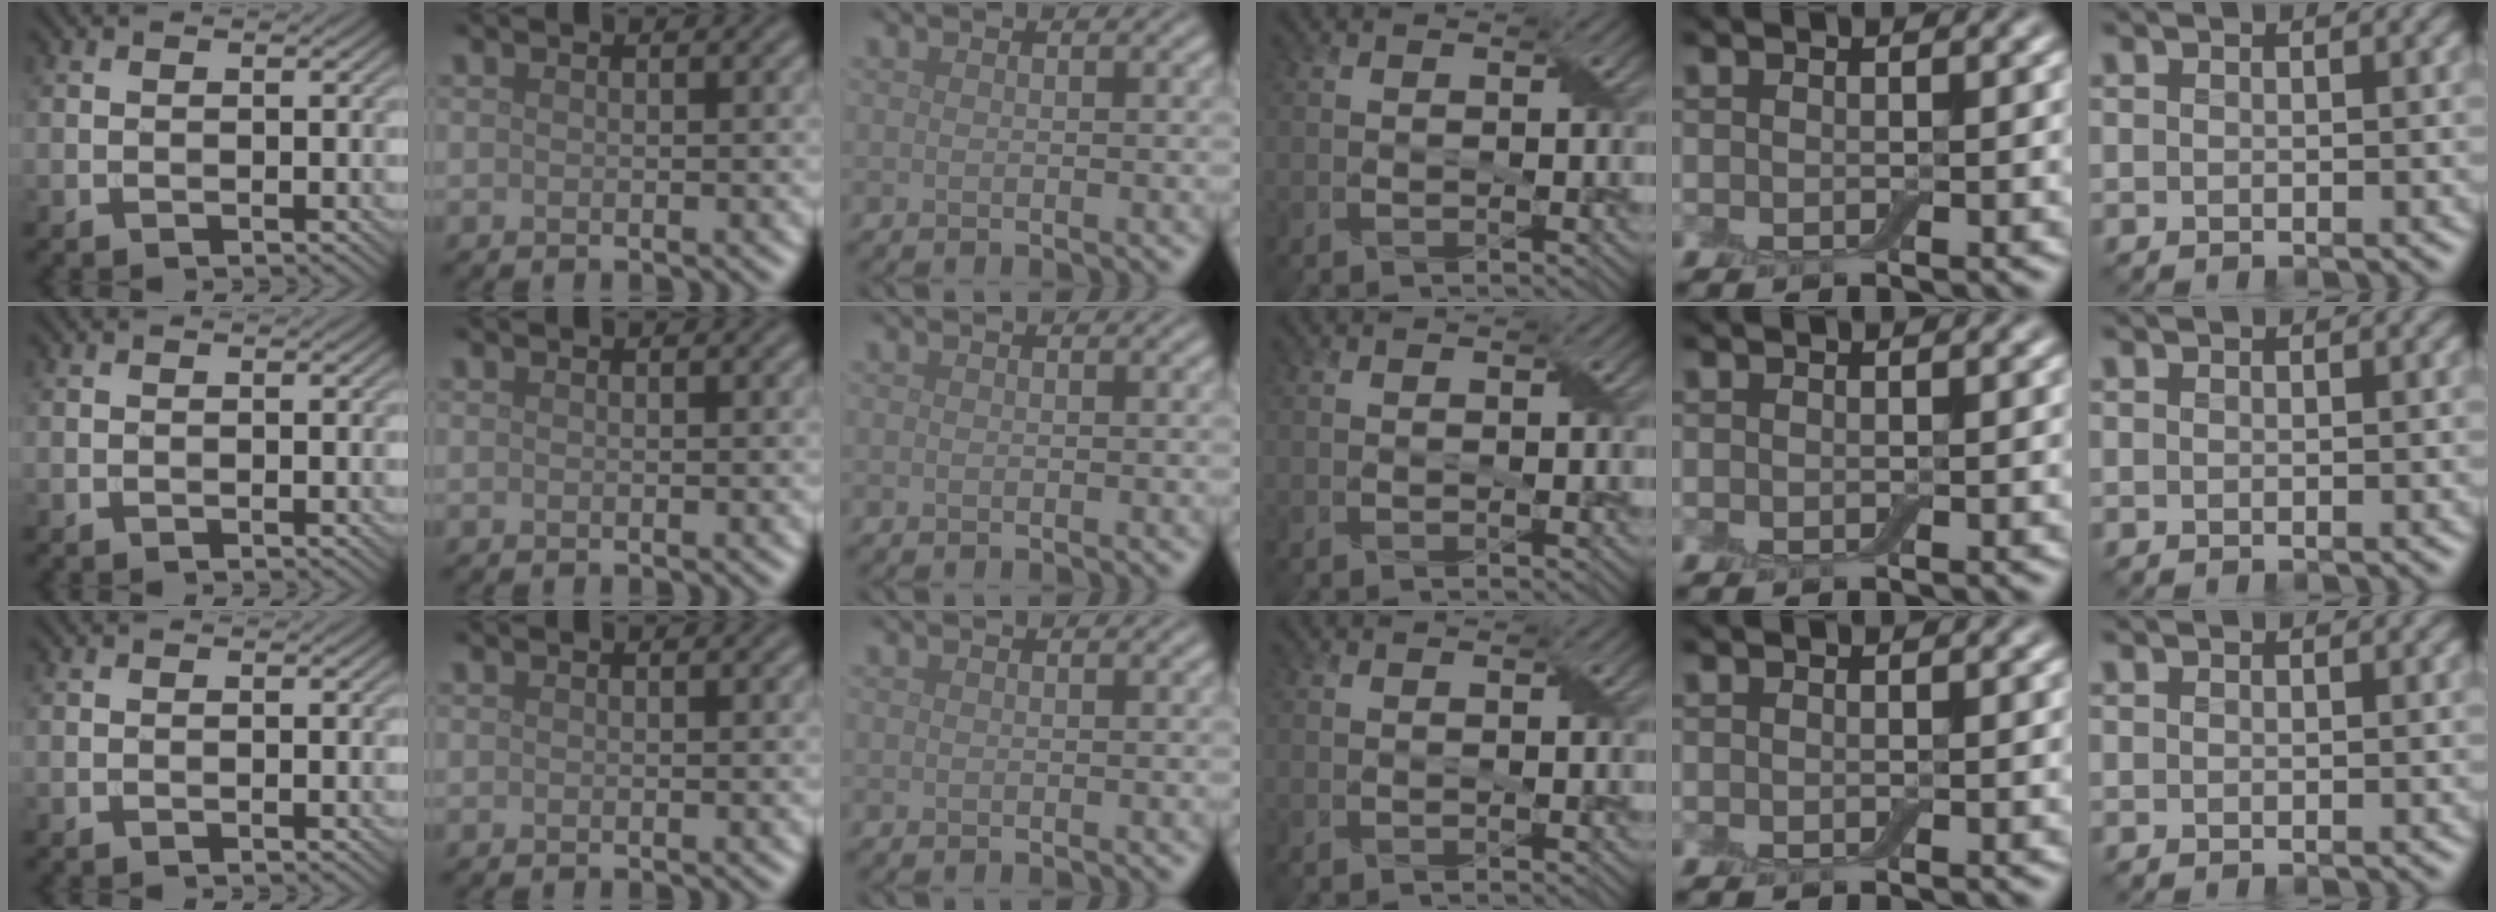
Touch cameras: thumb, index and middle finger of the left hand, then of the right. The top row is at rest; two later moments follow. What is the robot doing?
{"motion": "fold", "object": "cloth"}